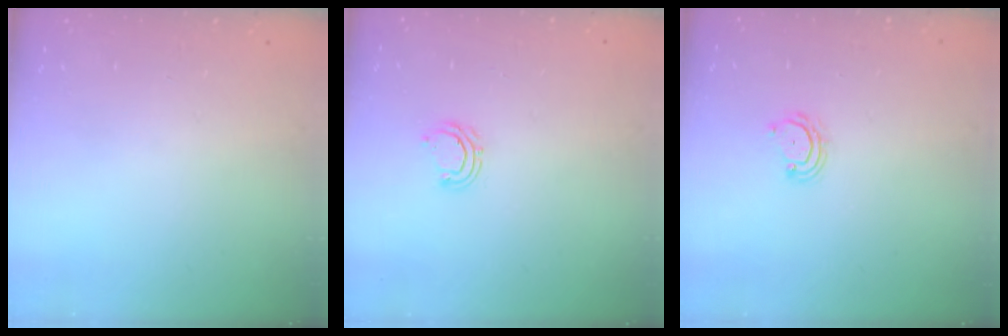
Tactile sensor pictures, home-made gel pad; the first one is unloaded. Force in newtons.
{"total": 5.6, "press": 5.4, "slide": 1.4}
{"total": 4.1, "press": 4.1, "slide": 0.6}